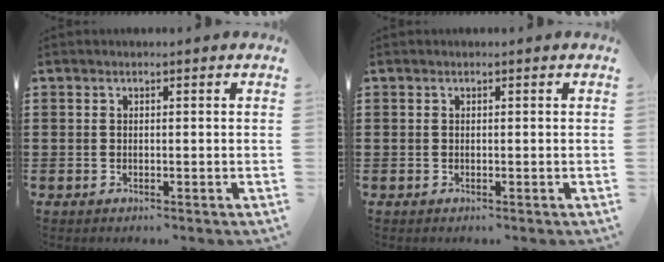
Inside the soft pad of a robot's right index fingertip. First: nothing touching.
{"total": 0.0}